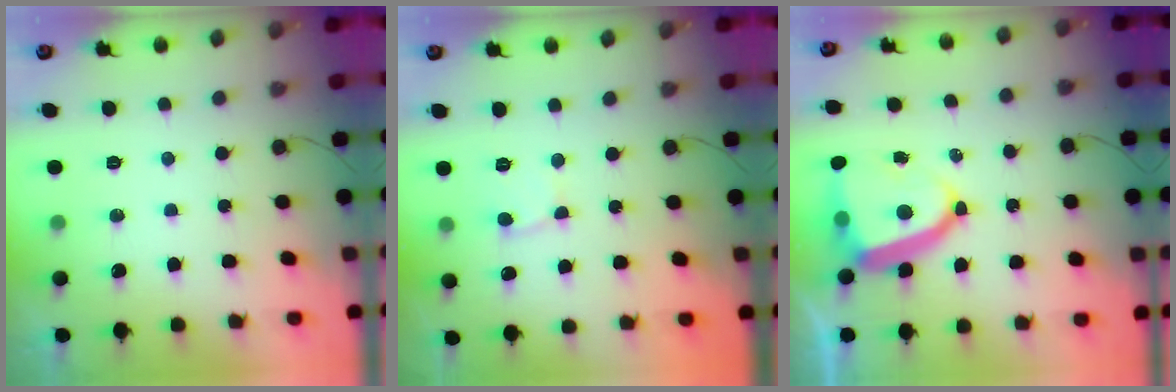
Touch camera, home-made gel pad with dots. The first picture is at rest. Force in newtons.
{"total": 2.6, "press": 2.6, "slide": 0.2}
{"total": 13.4, "press": 13.3, "slide": 1.6}